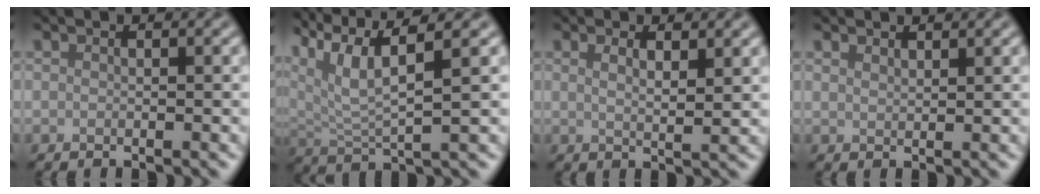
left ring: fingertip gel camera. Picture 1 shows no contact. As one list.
[{"total": 7.6, "force": [4.0, 2.0, 6.1], "torque": [-0.127, 0.010, 0.080]}, {"total": 2.2, "force": [1.2, 0.6, 1.8], "torque": [-0.022, -0.003, 0.019]}, {"total": 1.2, "force": [1.1, 0.1, 0.2], "torque": [-0.004, 0.001, 0.019]}]